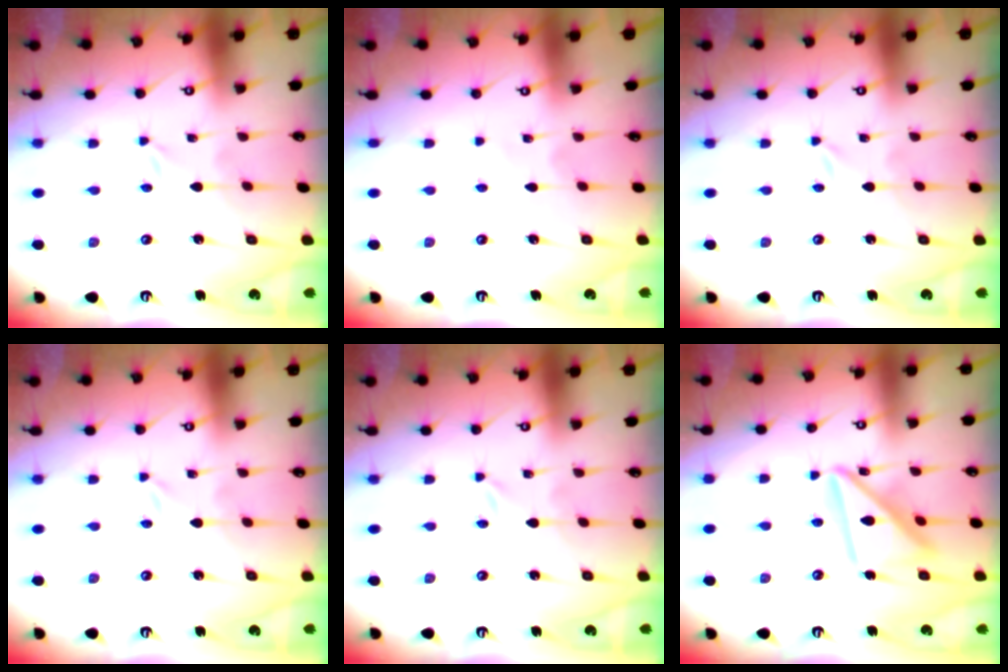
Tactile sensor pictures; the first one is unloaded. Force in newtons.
{"total": 2.0, "press": 2.0, "slide": 0.2}
{"total": 0.0}
{"total": 0.0}
{"total": 0.0}
{"total": 14.9, "press": 14.9, "slide": 1.4}